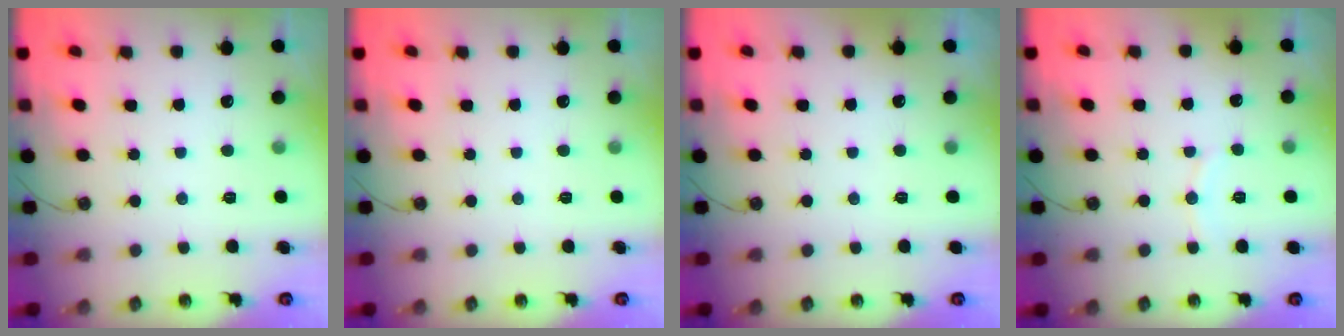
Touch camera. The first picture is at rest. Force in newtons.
{"total": 0.0}
{"total": 1.1, "press": 0.6, "slide": 0.9}
{"total": 4.8, "press": 4.7, "slide": 0.6}